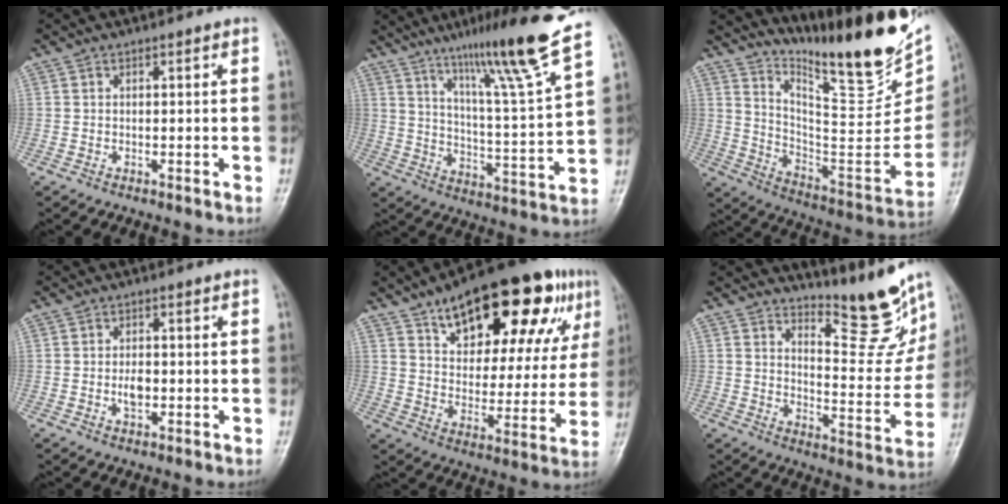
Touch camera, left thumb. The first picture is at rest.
{"total": 17.7, "force": [13.1, -0.7, 11.9], "torque": [-0.172, -0.080, 0.205]}
{"total": 26.0, "force": [19.7, 5.8, 15.9], "torque": [-0.208, -0.126, 0.303]}
{"total": 3.2, "force": [-0.5, 1.9, 2.5], "torque": [-0.039, 0.001, -0.011]}
{"total": 26.2, "force": [14.1, 11.1, 19.1], "torque": [-0.240, -0.014, 0.210]}
{"total": 12.6, "force": [11.0, 2.6, 5.5], "torque": [-0.047, -0.097, 0.162]}